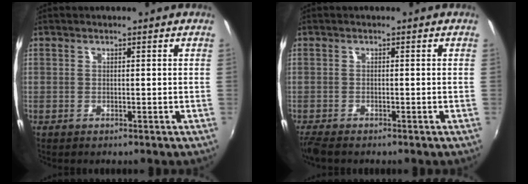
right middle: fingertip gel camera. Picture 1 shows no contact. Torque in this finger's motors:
{"motor_torque": [0.08, -0.07, 0.01, 0.01]}